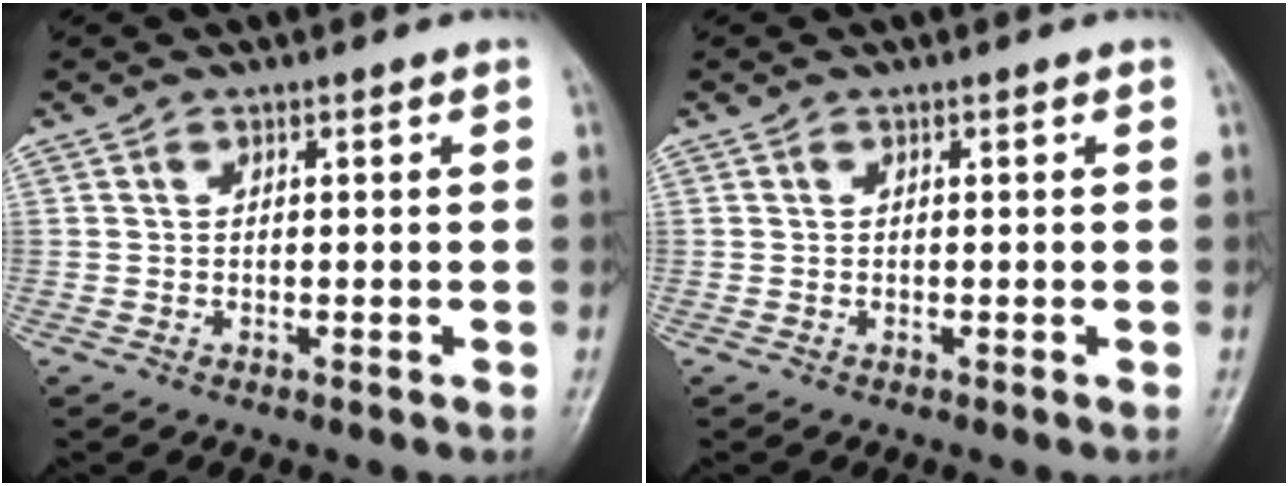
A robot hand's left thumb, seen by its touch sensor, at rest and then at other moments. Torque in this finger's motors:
{"motor_torque": [0.00, 0.00, -0.08, -0.08, 0.00]}